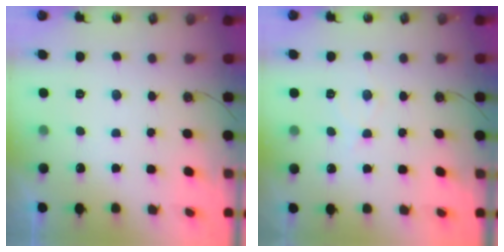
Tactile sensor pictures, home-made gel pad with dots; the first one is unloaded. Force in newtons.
{"total": 6.1, "press": 6.0, "slide": 0.8}